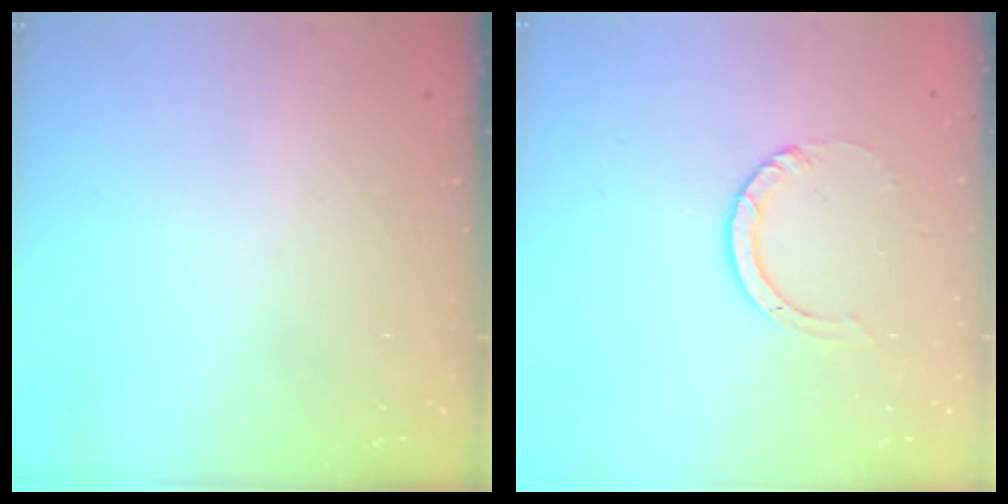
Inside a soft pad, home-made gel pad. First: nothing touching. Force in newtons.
{"total": 5.1, "press": 5.1, "slide": 0.3}